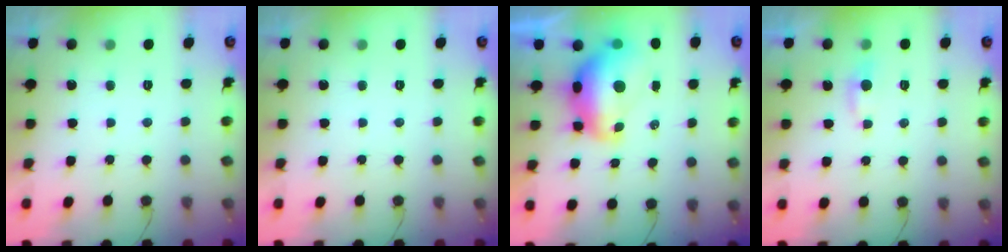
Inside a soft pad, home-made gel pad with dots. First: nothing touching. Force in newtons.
{"total": 0.0}
{"total": 10.5, "press": 10.4, "slide": 1.2}
{"total": 3.3, "press": 3.3, "slide": 0.4}